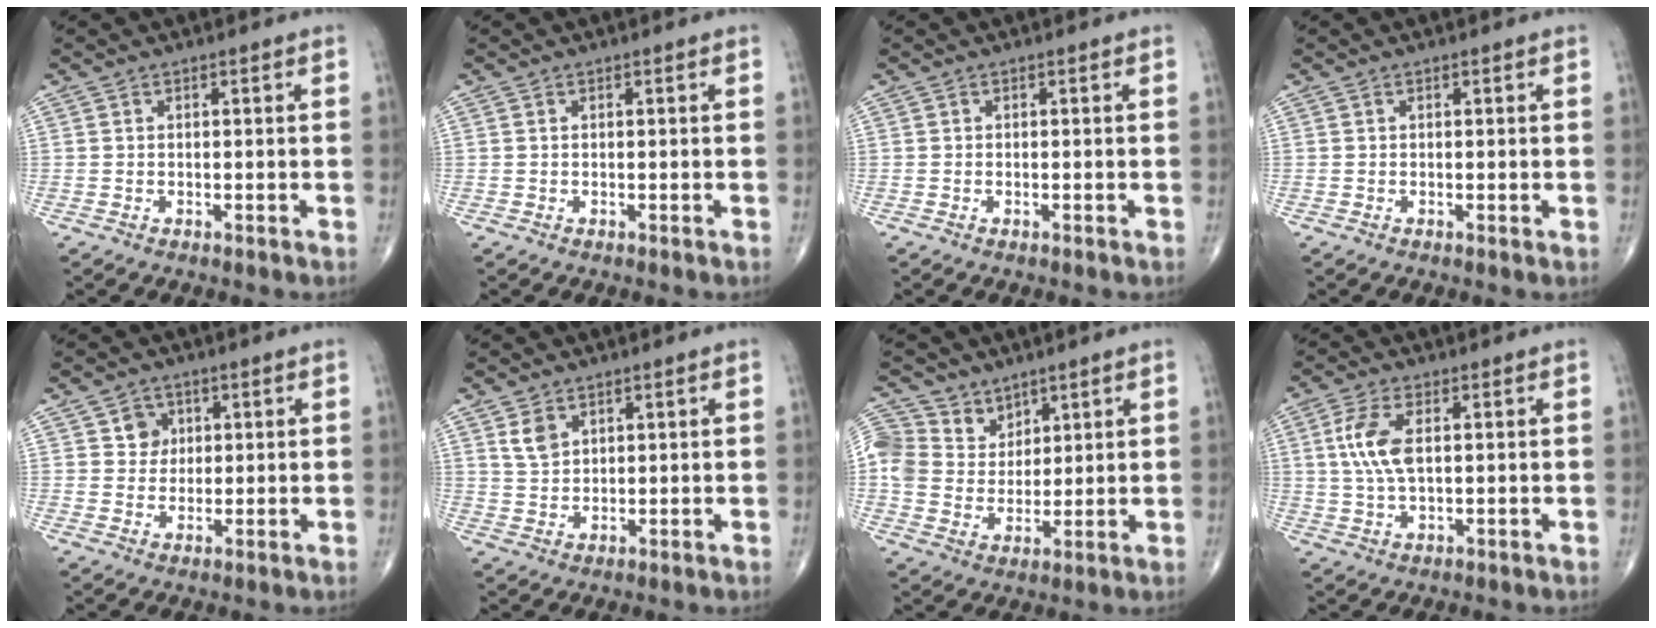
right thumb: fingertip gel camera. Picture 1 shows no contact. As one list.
[{"total": 0.0}, {"total": 0.0}, {"total": 0.0}, {"total": 4.0, "force": [1.4, 3.5, 1.1], "torque": [0.006, -0.003, 0.020]}, {"total": 3.9, "force": [2.1, 2.5, 2.1], "torque": [-0.031, -0.011, 0.047]}, {"total": 10.4, "force": [5.7, 8.2, 2.8], "torque": [-0.031, -0.021, 0.119]}, {"total": 7.5, "force": [1.5, 3.4, 6.5], "torque": [-0.149, 0.001, 0.030]}]